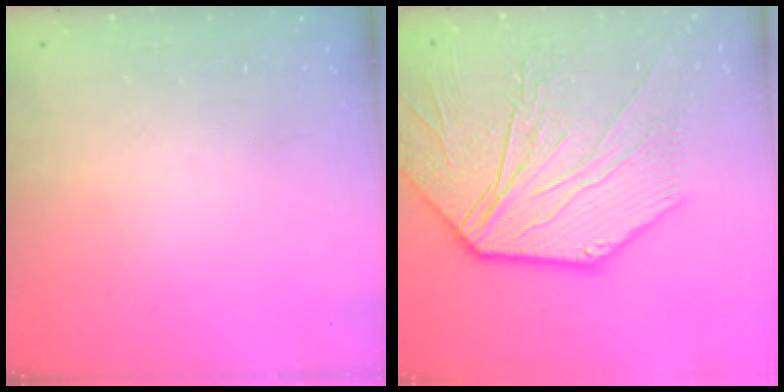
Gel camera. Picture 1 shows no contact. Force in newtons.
{"total": 12.4, "press": 12.4, "slide": 1.4}